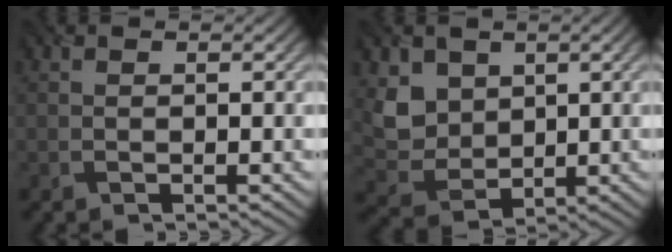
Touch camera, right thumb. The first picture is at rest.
{"total": 6.2, "force": [2.5, 4.9, 2.8], "torque": [-0.088, -0.017, 0.048]}